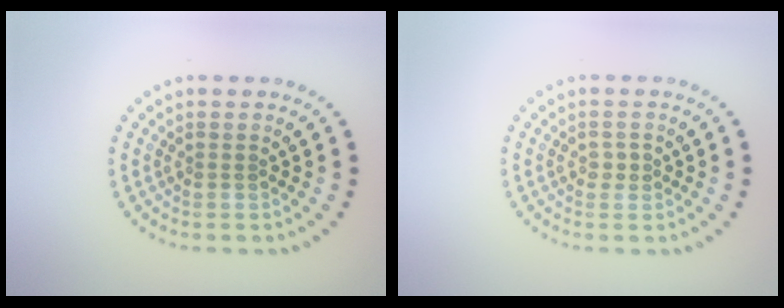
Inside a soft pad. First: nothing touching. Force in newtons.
{"total": 0.9, "press": 0.9, "slide": 0.1}